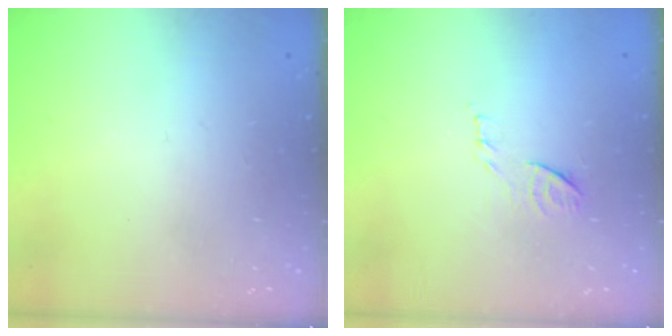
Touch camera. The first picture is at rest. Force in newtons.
{"total": 7.8, "press": 7.7, "slide": 0.7}